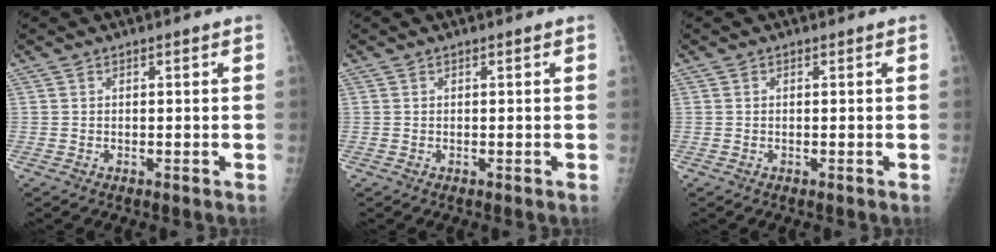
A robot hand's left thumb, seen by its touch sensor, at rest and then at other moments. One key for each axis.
{"total": 0.0}
{"total": 0.0}